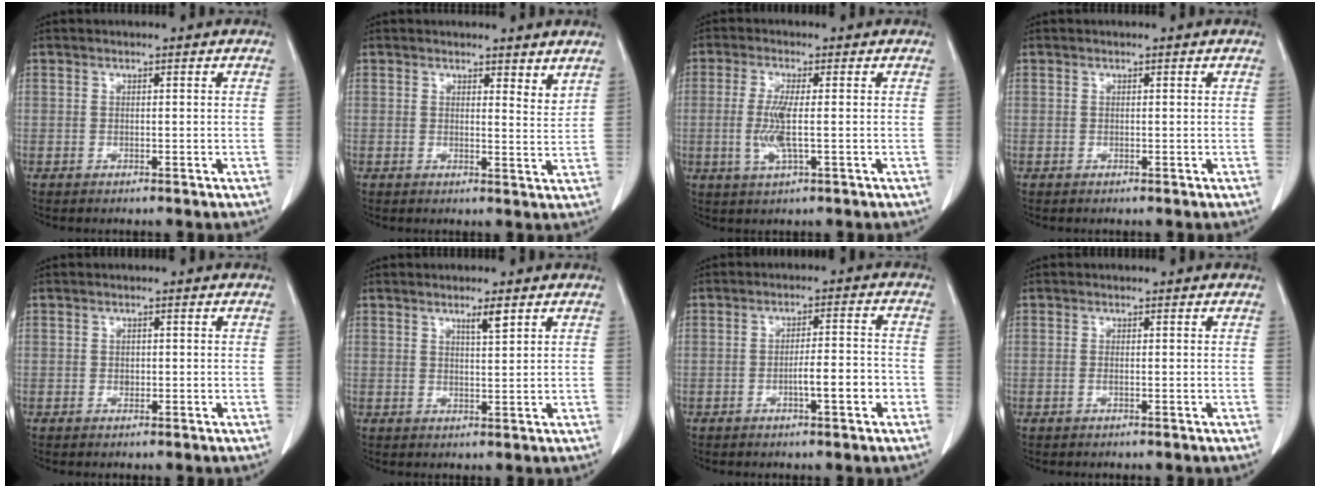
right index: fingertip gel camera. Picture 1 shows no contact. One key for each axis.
{"total": 3.2, "fx": 2.8, "fy": 0.8, "fz": 1.4, "tx": -0.014, "ty": -0.023, "tz": 0.030}
{"total": 5.1, "fx": -0.3, "fy": 0.7, "fz": 5.0, "tx": -0.112, "ty": -0.008, "tz": -0.004}
{"total": 0.0}
{"total": 0.7, "fx": 0.1, "fy": 0.6, "fz": 0.3, "tx": -0.001, "ty": 0.004, "tz": 0.005}
{"total": 2.4, "fx": 1.6, "fy": 0.1, "fz": 1.8, "tx": -0.035, "ty": -0.002, "tz": 0.028}
{"total": 5.2, "fx": -1.9, "fy": 0.7, "fz": 4.8, "tx": -0.071, "ty": 0.009, "tz": -0.024}
{"total": 0.0}